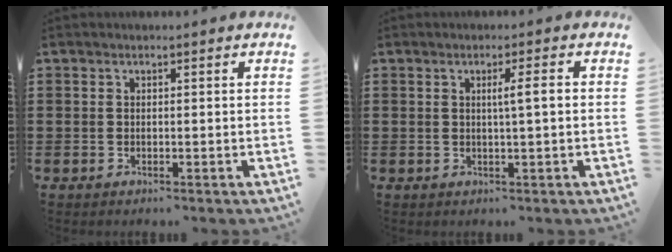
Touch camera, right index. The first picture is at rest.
{"total": 2.9, "force": [0.4, 0.0, 2.9], "torque": [-0.054, -0.002, 0.002]}